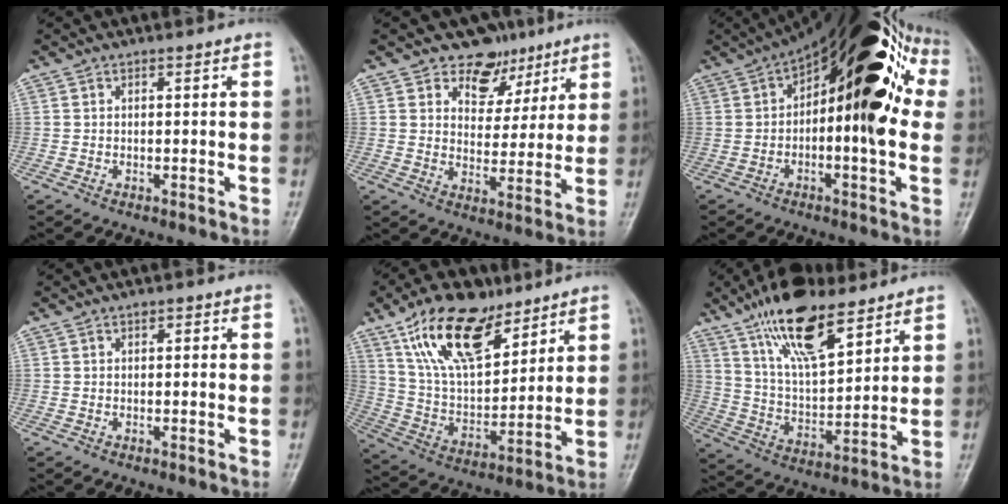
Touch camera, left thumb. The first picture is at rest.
{"total": 8.4, "force": [5.7, 6.0, 1.6], "torque": [0.019, -0.029, 0.089]}
{"total": 26.1, "force": [4.6, 10.6, 23.4], "torque": [-0.332, 0.045, 0.058]}
{"total": 1.3, "force": [0.4, 0.8, 0.9], "torque": [-0.007, 0.002, 0.003]}
{"total": 18.7, "force": [11.5, 9.2, 11.6], "torque": [-0.165, -0.047, 0.218]}
{"total": 17.1, "force": [11.0, 6.4, 11.4], "torque": [-0.176, -0.048, 0.205]}